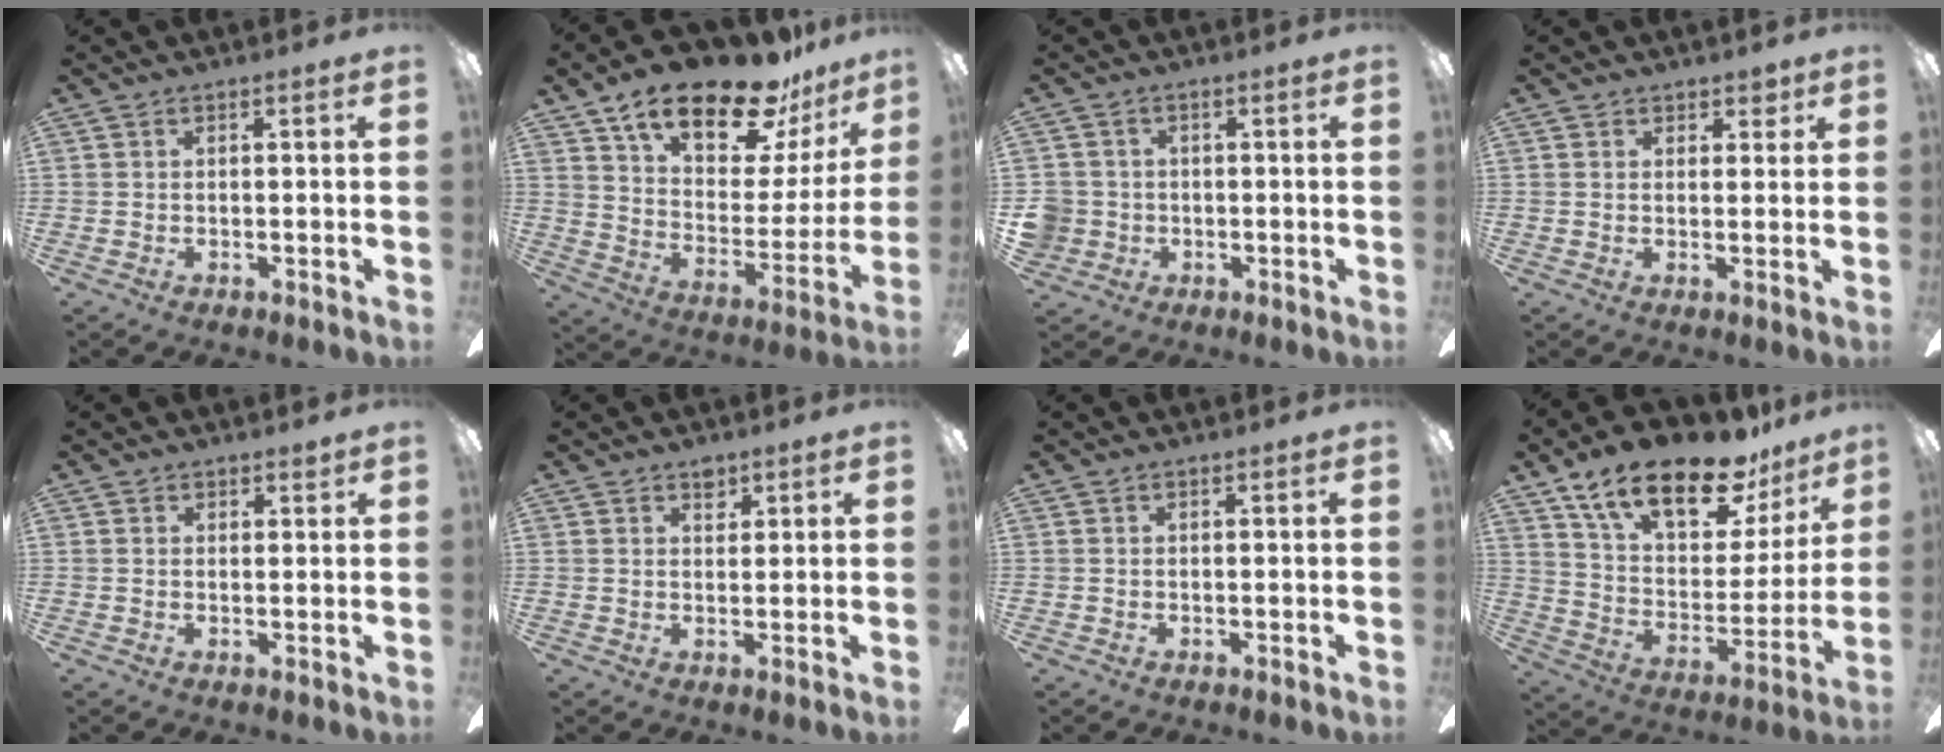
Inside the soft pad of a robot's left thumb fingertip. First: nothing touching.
{"total": 23.1, "force": [16.5, 9.3, 13.2], "torque": [-0.217, -0.100, 0.284]}
{"total": 4.4, "force": [-0.3, 4.4, 0.7], "torque": [-0.020, 0.009, -0.005]}
{"total": 2.6, "force": [1.9, 1.7, 0.6], "torque": [-0.001, -0.001, 0.032]}
{"total": 1.7, "force": [1.4, 0.9, 0.3], "torque": [0.003, -0.002, 0.024]}
{"total": 2.9, "force": [2.2, 1.6, 1.0], "torque": [0.002, -0.014, 0.036]}
{"total": 0.0}
{"total": 21.4, "force": [14.7, 9.4, 12.5], "torque": [-0.206, -0.088, 0.256]}